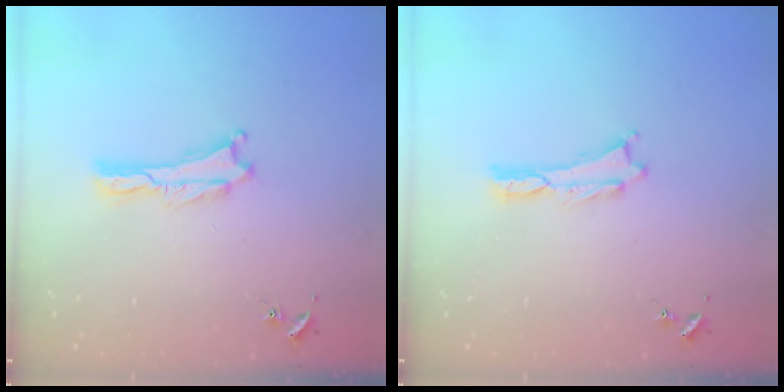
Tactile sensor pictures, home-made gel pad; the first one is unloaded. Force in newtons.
{"total": 0.0}